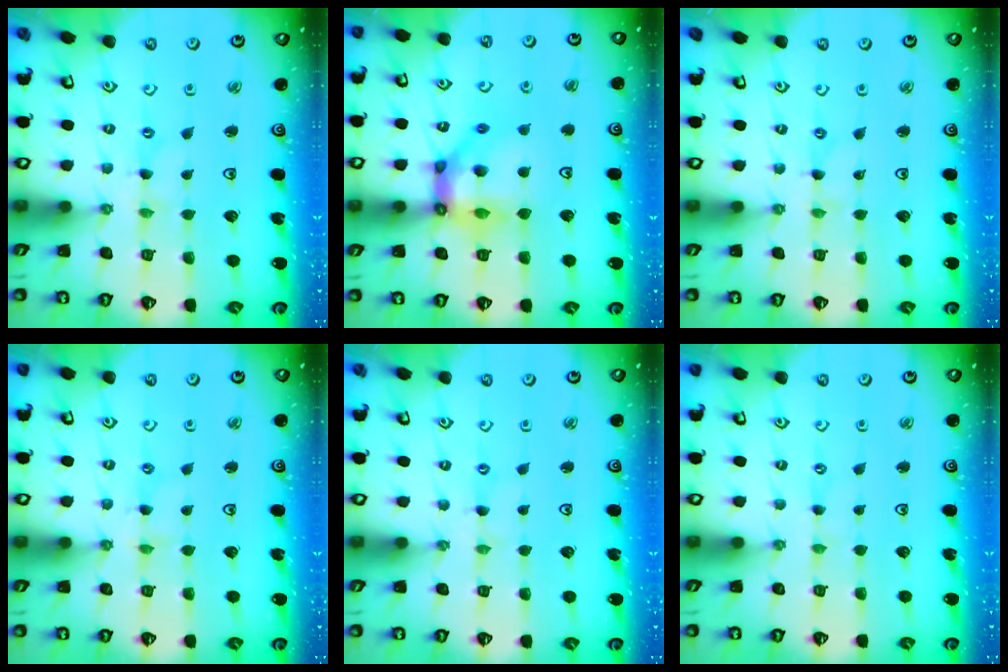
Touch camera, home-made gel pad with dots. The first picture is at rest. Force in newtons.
{"total": 13.9, "press": 13.9, "slide": 1.5}
{"total": 0.0}
{"total": 0.0}
{"total": 0.0}
{"total": 0.8, "press": 0.8, "slide": 0.1}